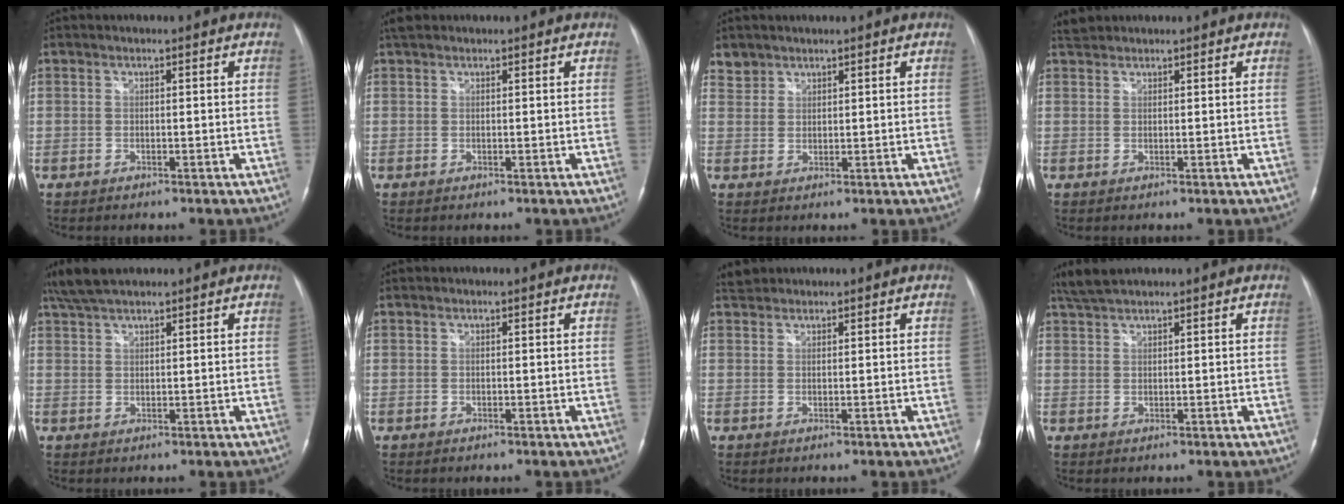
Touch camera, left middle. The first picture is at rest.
{"total": 1.7, "force": [1.5, 0.7, 0.5], "torque": [-0.017, 0.016, 0.026]}
{"total": 2.4, "force": [2.0, 1.3, -0.4], "torque": [0.013, 0.008, 0.036]}
{"total": 1.9, "force": [1.8, 0.5, -0.1], "torque": [-0.006, 0.011, 0.035]}
{"total": 5.2, "force": [4.5, 0.9, 2.5], "torque": [-0.059, 0.019, 0.088]}
{"total": 0.0}
{"total": 2.1, "force": [1.9, 0.7, -0.2], "torque": [-0.003, 0.012, 0.035]}
{"total": 3.4, "force": [3.1, 0.2, 1.3], "torque": [-0.036, 0.013, 0.065]}